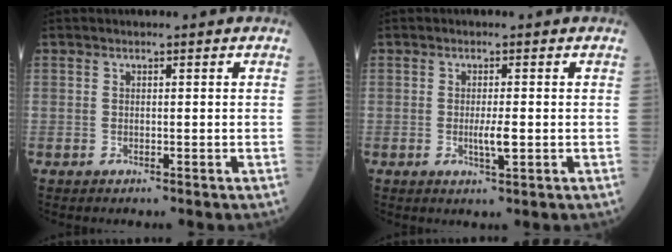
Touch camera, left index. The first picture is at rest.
{"total": 2.5, "force": [-0.4, 0.2, 2.5], "torque": [-0.047, -0.007, -0.007]}